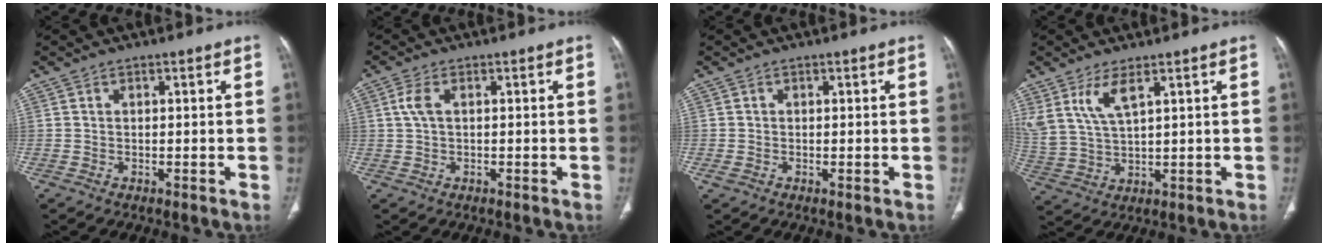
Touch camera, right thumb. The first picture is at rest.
{"total": 2.8, "force": [0.5, 1.5, 2.3], "torque": [-0.068, 0.009, 0.008]}
{"total": 1.1, "force": [-0.3, 0.7, 0.8], "torque": [-0.019, -0.001, -0.004]}
{"total": 7.2, "force": [4.0, 2.3, 5.5], "torque": [-0.123, -0.019, 0.094]}